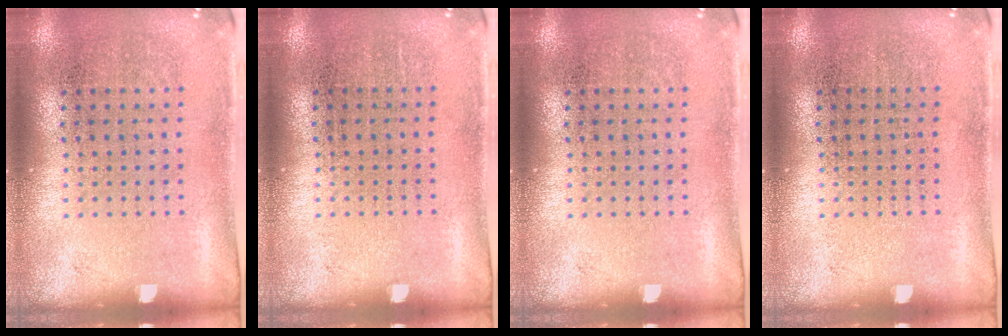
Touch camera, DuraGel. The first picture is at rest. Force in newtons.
{"total": 0.0}
{"total": 0.0}
{"total": 0.0}